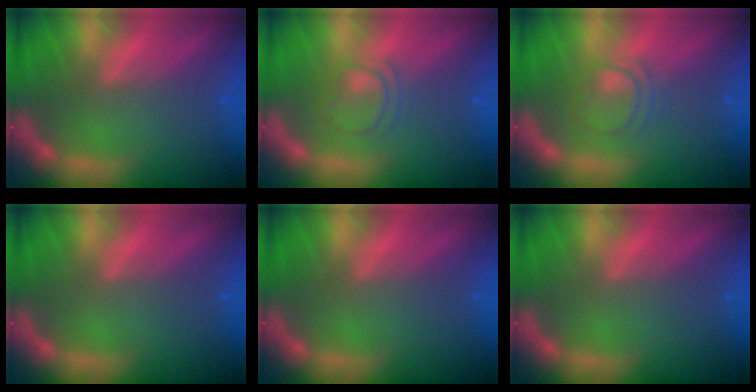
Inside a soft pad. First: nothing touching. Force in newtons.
{"total": 3.0}
{"total": 3.0}
{"total": 0.0}
{"total": 0.0}
{"total": 0.0}